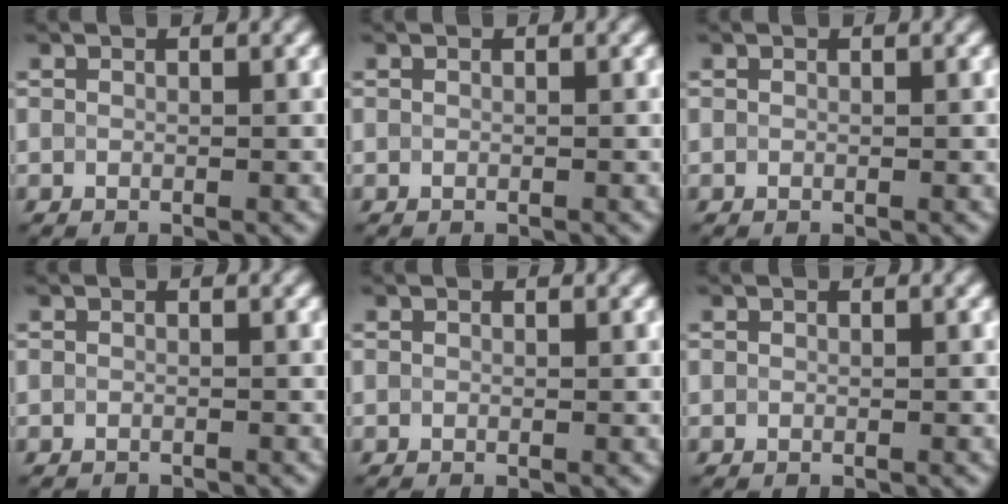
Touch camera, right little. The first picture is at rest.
{"total": 0.0}
{"total": 0.0}
{"total": 0.9, "force": [-0.9, 0.1, -0.1], "torque": [0.003, -0.002, -0.018]}
{"total": 0.0}
{"total": 0.0}